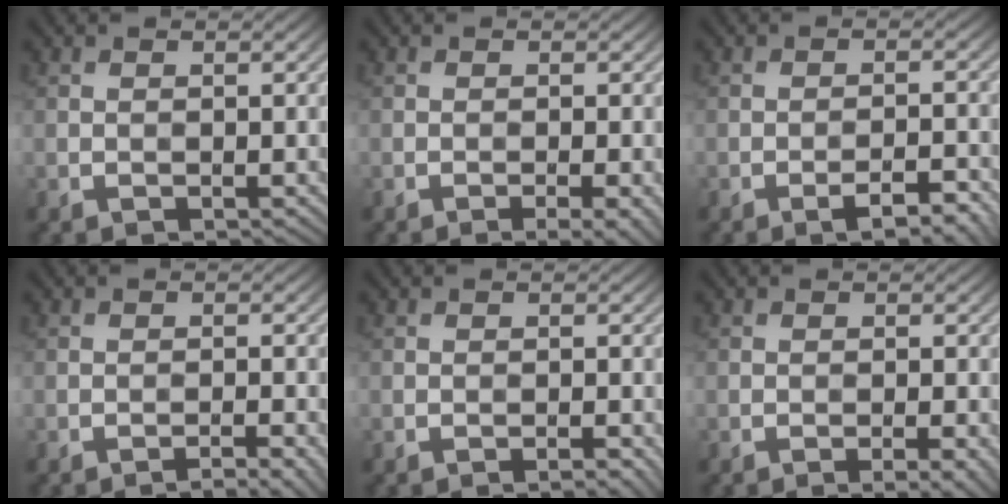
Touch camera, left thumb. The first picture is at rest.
{"total": 2.8, "force": [-1.4, 0.4, 2.3], "torque": [-0.033, 0.003, -0.023]}
{"total": 4.4, "force": [-2.8, 0.9, 3.3], "torque": [-0.051, 0.009, -0.039]}
{"total": 3.1, "force": [-2.1, 0.3, 2.2], "torque": [-0.033, 0.008, -0.035]}
{"total": 1.4, "force": [-0.8, 0.1, 1.1], "torque": [-0.014, 0.002, -0.013]}
{"total": 2.6, "force": [-1.3, 0.4, 2.2], "torque": [-0.031, 0.004, -0.020]}